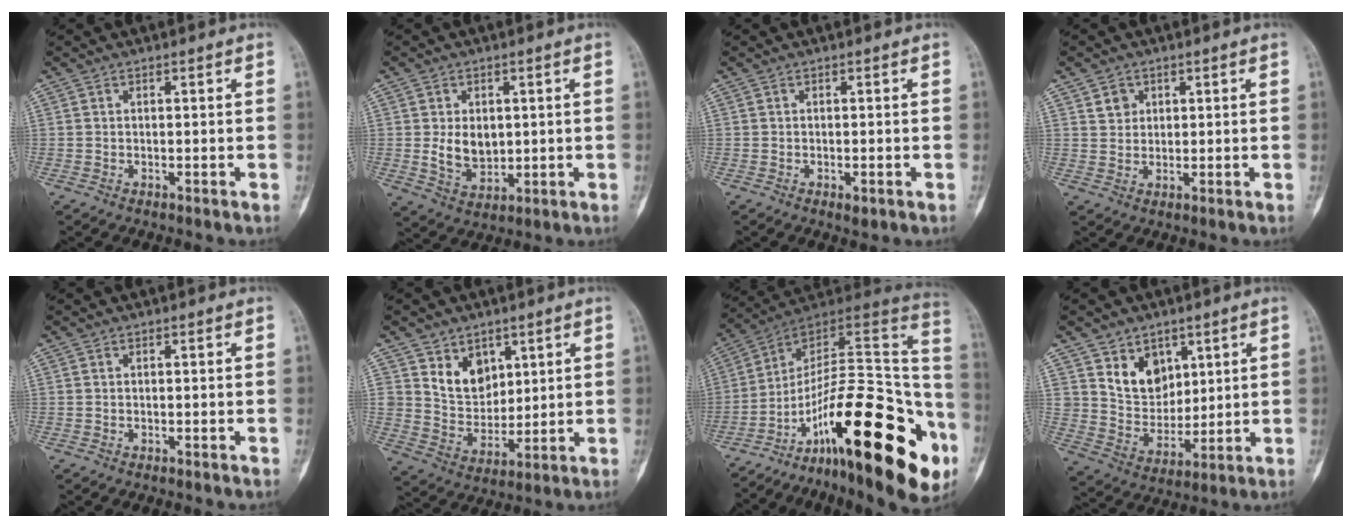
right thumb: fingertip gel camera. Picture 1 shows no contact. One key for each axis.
{"total": 6.5, "fx": 0.7, "fy": 4.7, "fz": 4.4, "tx": -0.058, "ty": -0.012, "tz": 0.026}
{"total": 1.6, "fx": -0.6, "fy": 0.6, "fz": 1.3, "tx": -0.014, "ty": -0.001, "tz": -0.006}
{"total": 3.0, "fx": 1.5, "fy": 2.5, "fz": 0.7, "tx": 0.003, "ty": -0.009, "tz": 0.027}
{"total": 0.0}
{"total": 8.8, "fx": 4.6, "fy": 6.7, "fz": 3.3, "tx": -0.020, "ty": -0.033, "tz": 0.094}
{"total": 34.1, "fx": -14.5, "fy": 12.1, "fz": 28.3, "tx": -0.335, "ty": 0.093, "tz": -0.223}
{"total": 9.8, "fx": 5.1, "fy": 7.5, "fz": 3.8, "tx": -0.028, "ty": -0.035, "tz": 0.106}